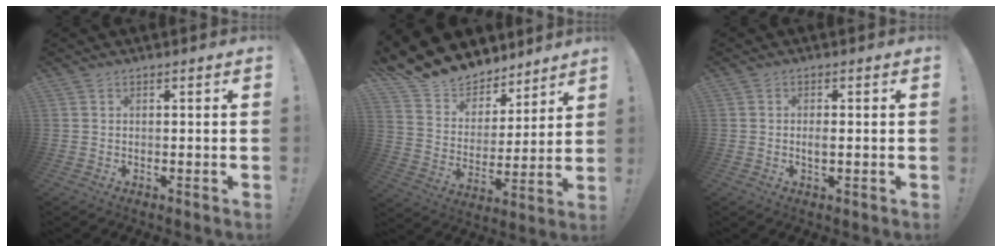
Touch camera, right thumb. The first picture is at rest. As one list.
[{"total": 14.0, "force": [12.2, 6.3, 2.5], "torque": [-0.071, -0.100, 0.231]}, {"total": 2.0, "force": [-0.4, 0.6, 1.8], "torque": [-0.028, 0.000, -0.009]}]